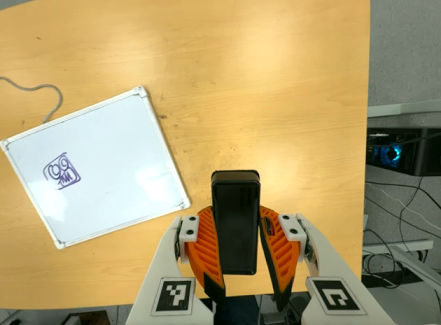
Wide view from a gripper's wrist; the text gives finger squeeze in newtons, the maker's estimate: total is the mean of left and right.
{"total": 11.4, "left": 8.7, "right": 14.2}